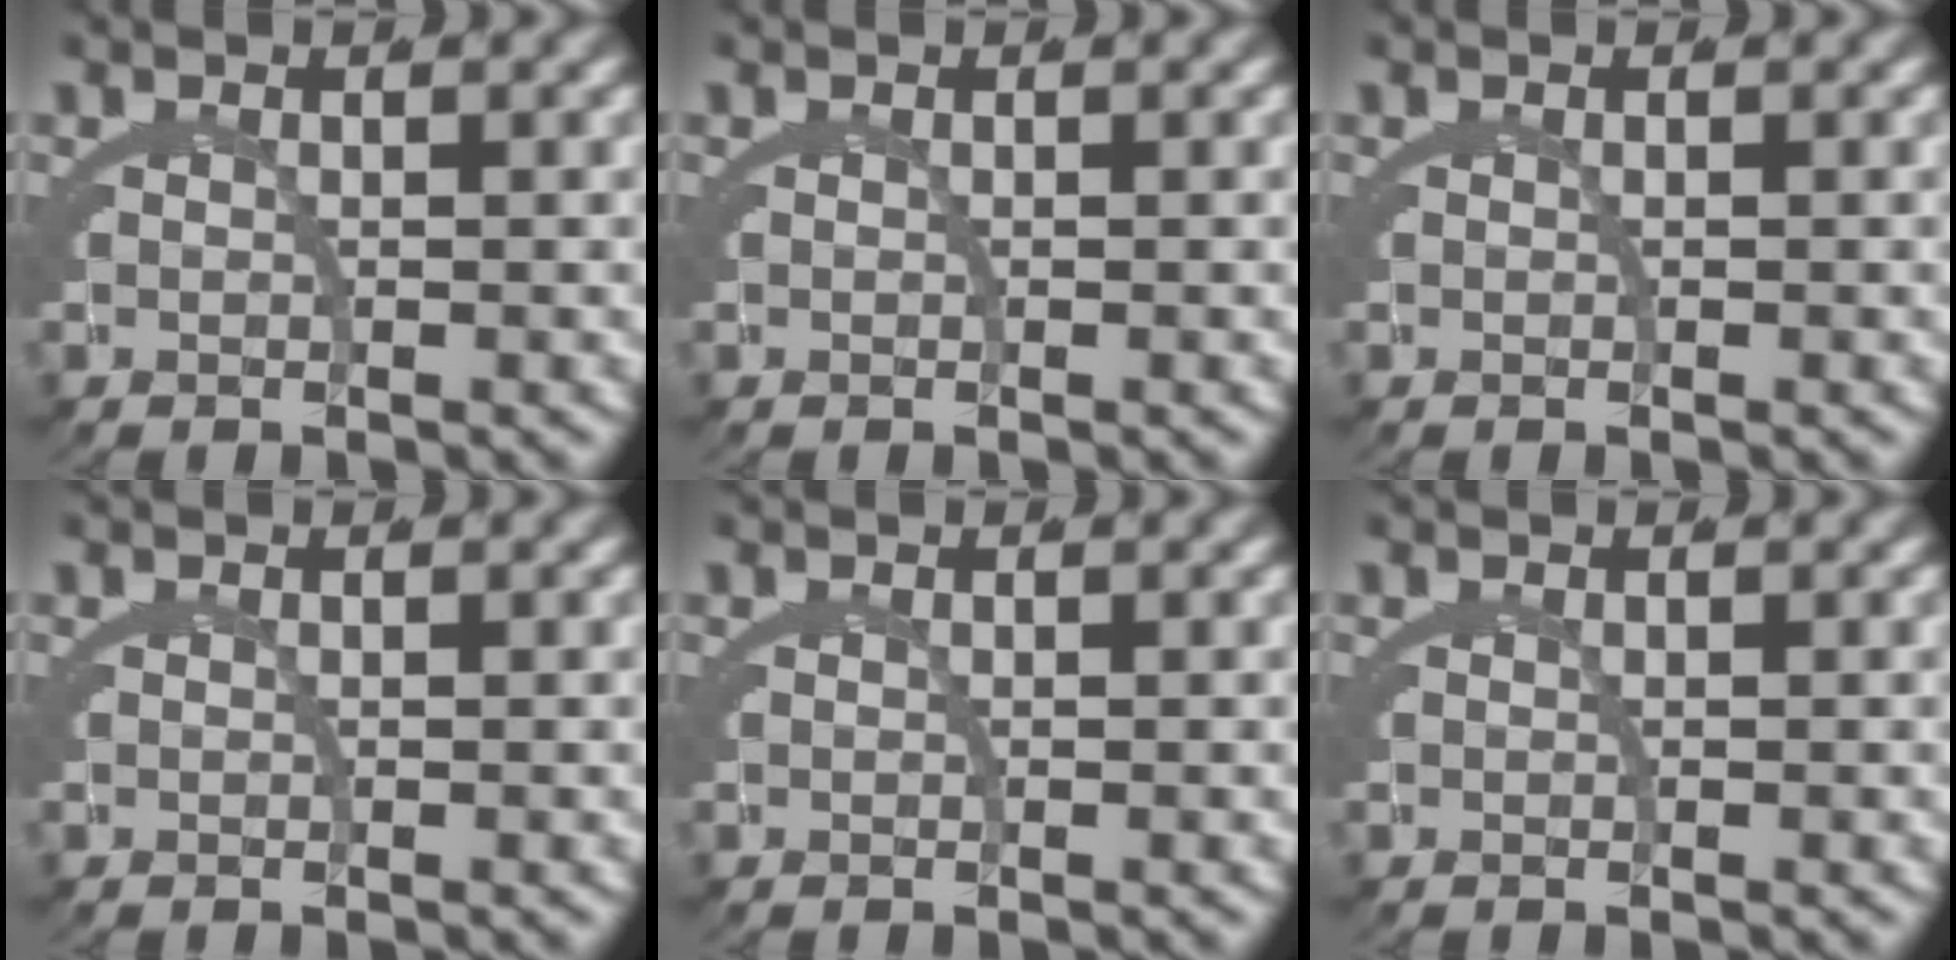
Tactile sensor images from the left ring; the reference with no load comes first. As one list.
[{"total": 0.0}, {"total": 0.0}, {"total": 0.0}, {"total": 0.0}, {"total": 0.0}]